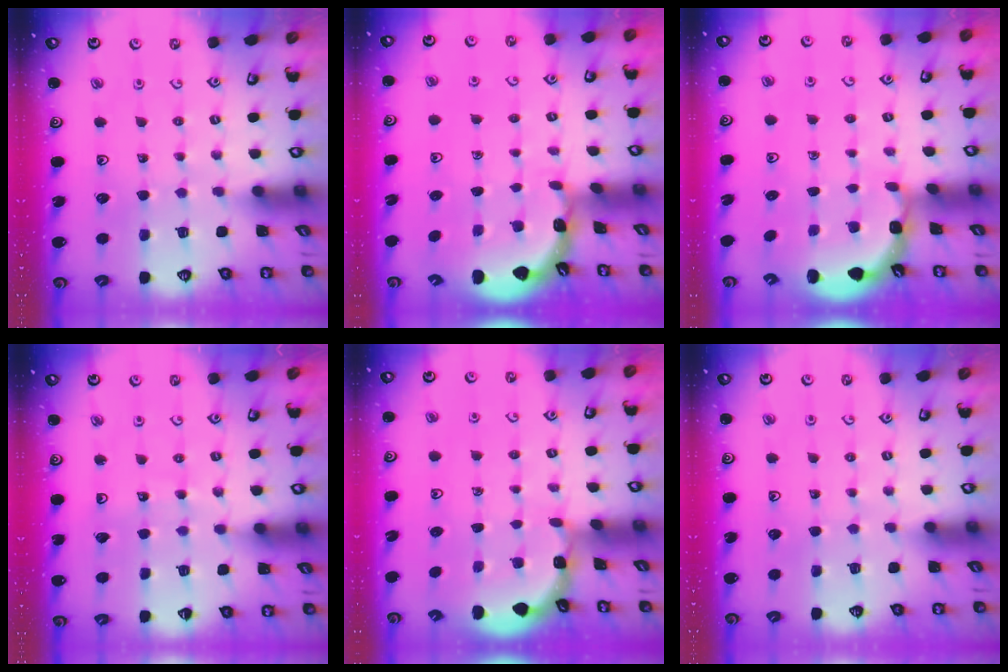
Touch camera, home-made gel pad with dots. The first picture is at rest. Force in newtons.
{"total": 1.8, "press": 1.8, "slide": 0.1}
{"total": 1.9, "press": 1.8, "slide": 0.6}
{"total": 5.8, "press": 5.8, "slide": 0.5}
{"total": 1.7, "press": 1.7, "slide": 0.2}
{"total": 0.0}